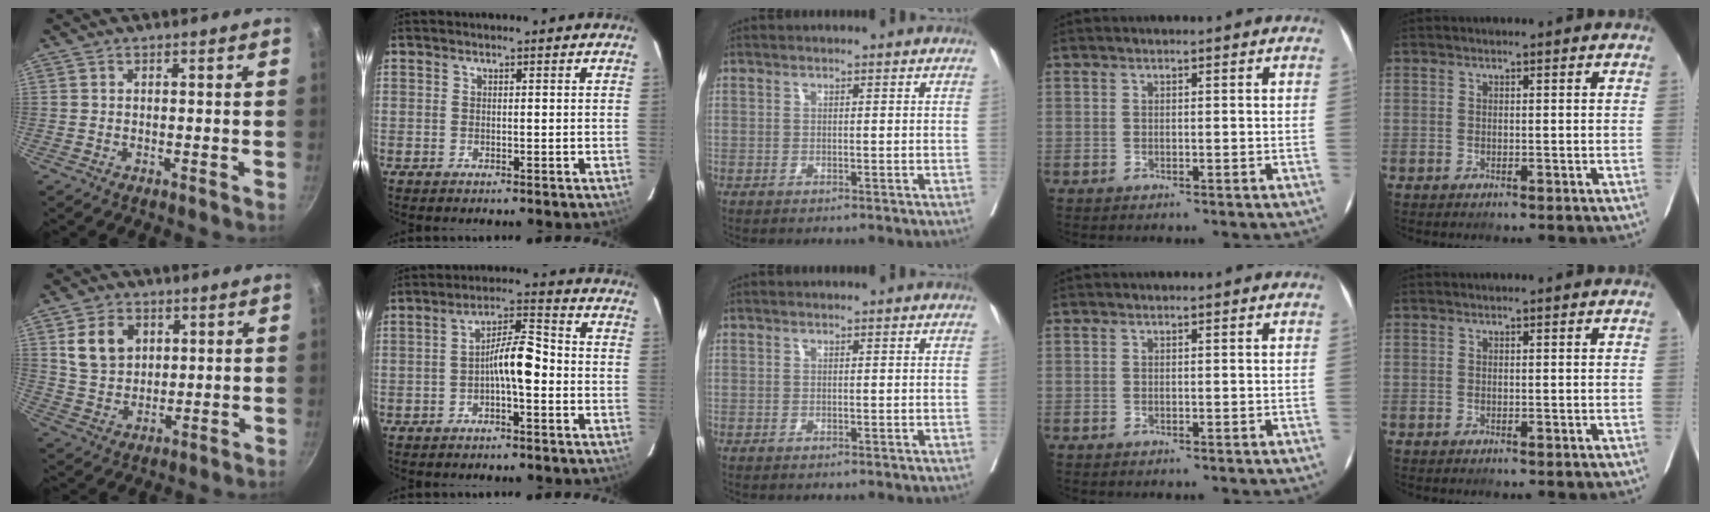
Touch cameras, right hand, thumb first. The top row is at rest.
{"thumb": {"total": 9.4, "force": [3.2, 7.1, 5.2], "torque": [-0.070, -0.011, 0.068]}, "index": {"total": 7.0, "force": [-1.5, 1.5, 6.6], "torque": [-0.114, 0.025, -0.027]}}